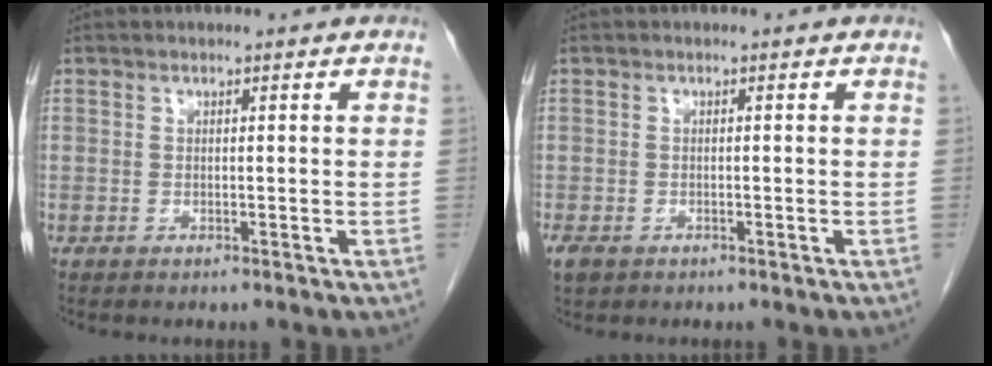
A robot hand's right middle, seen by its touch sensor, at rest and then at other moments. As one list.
[{"total": 2.0, "force": [-1.1, 1.3, 0.9], "torque": [-0.022, -0.002, -0.016]}]